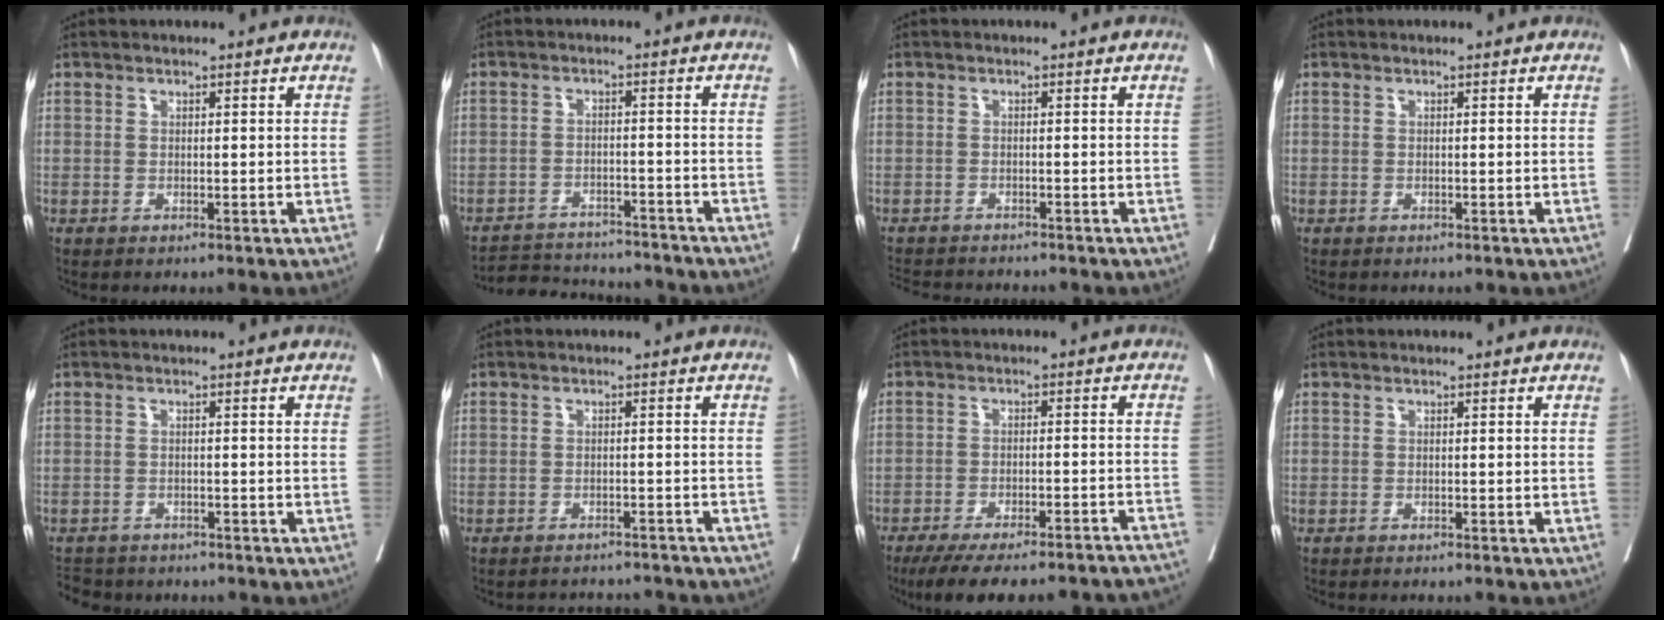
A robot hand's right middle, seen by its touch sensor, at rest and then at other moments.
{"total": 11.7, "force": [-11.3, 1.9, 2.4], "torque": [-0.038, 0.009, -0.159]}
{"total": 7.4, "force": [-7.0, 1.3, 2.2], "torque": [-0.032, -0.008, -0.102]}
{"total": 0.0}
{"total": 7.3, "force": [-6.5, 2.8, 1.7], "torque": [-0.032, -0.003, -0.091]}
{"total": 9.3, "force": [-9.0, 2.1, 1.4], "torque": [-0.022, 0.012, -0.099]}
{"total": 23.5, "force": [-21.4, 3.0, 9.1], "torque": [-0.107, -0.013, -0.275]}
{"total": 5.9, "force": [-5.5, 0.8, 2.2], "torque": [-0.021, -0.010, -0.067]}